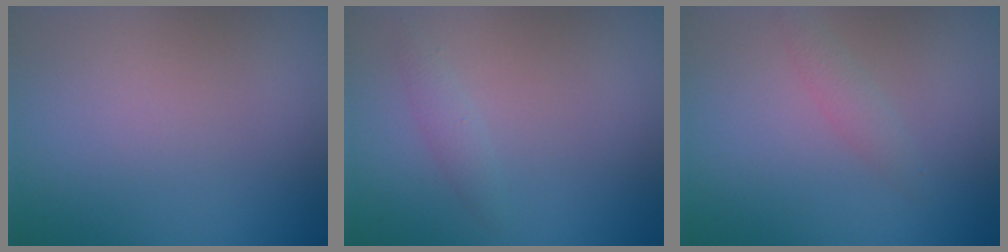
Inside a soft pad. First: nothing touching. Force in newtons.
{"total": 1.1, "press": 1.1, "slide": 0.0}
{"total": 1.3, "press": 1.3, "slide": 0.1}